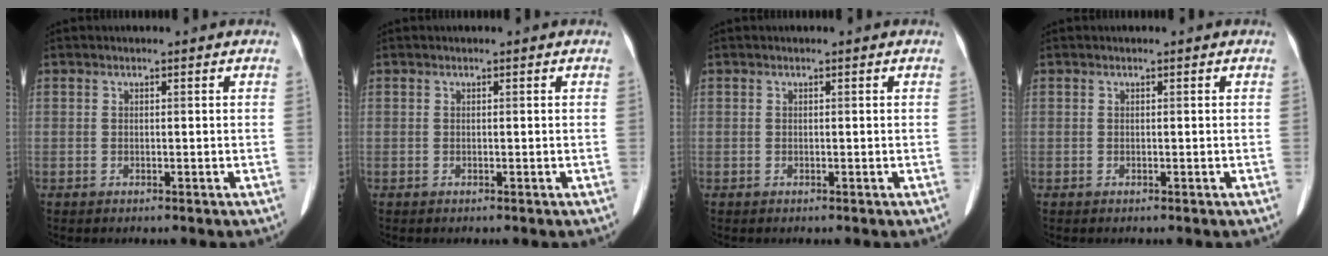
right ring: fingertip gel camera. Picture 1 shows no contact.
{"total": 0.0}
{"total": 0.0}
{"total": 0.0}